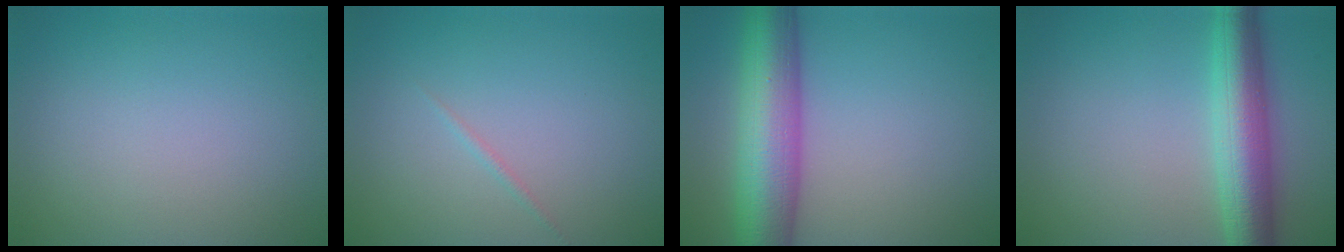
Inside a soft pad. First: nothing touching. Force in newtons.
{"total": 0.6, "press": 0.6, "slide": 0.0}
{"total": 9.7, "press": 9.7, "slide": 0.3}
{"total": 6.5, "press": 6.5, "slide": 0.0}